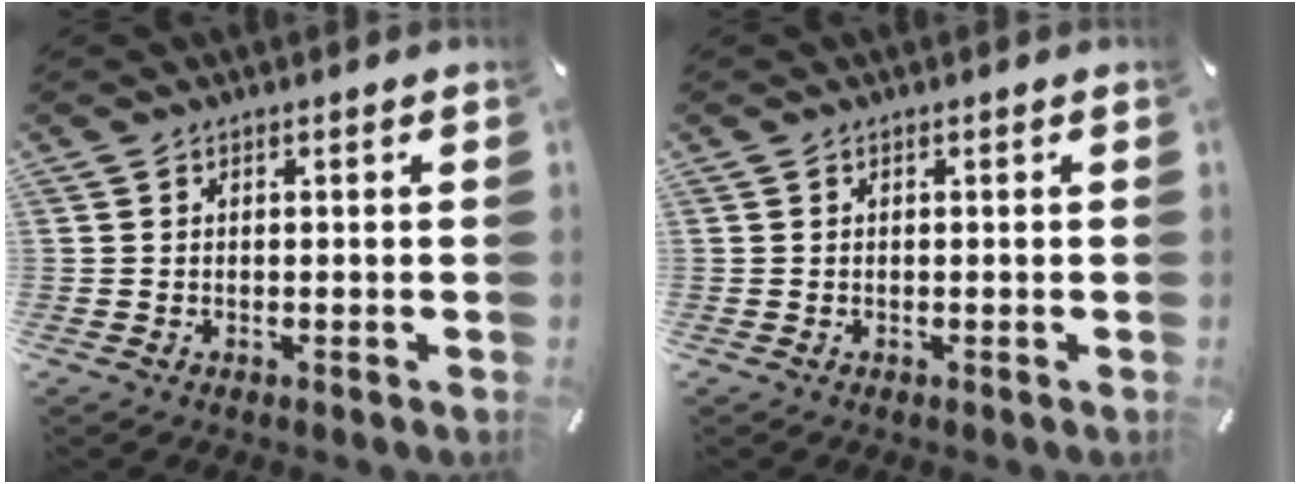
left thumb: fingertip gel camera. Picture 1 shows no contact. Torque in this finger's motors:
{"motor_torque": [-0.04, -0.03, 0.00, 0.00, 0.00]}